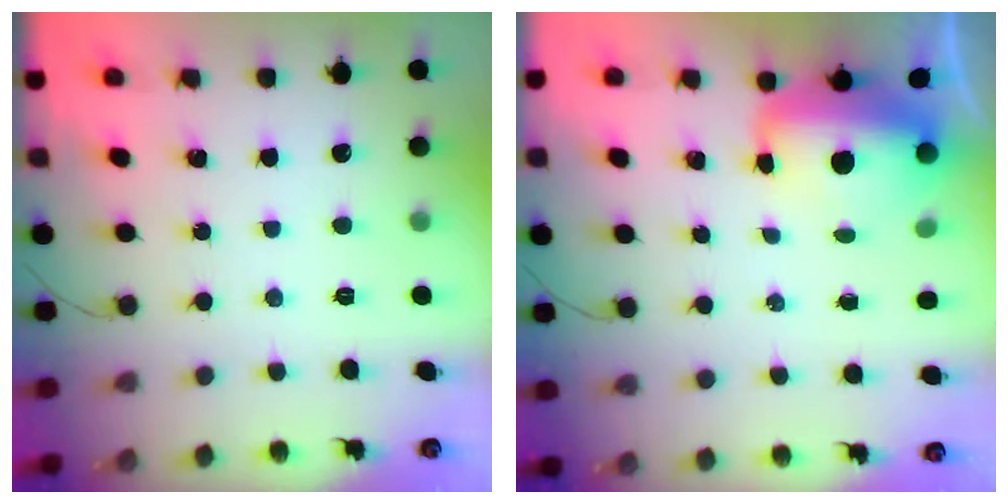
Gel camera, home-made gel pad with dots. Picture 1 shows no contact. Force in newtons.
{"total": 11.7, "press": 11.4, "slide": 2.7}